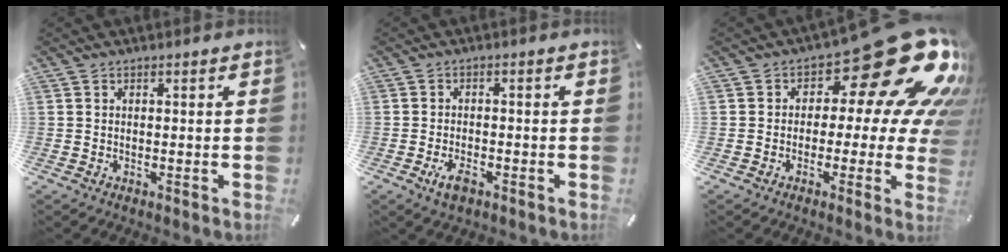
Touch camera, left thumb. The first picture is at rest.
{"total": 3.7, "force": [-2.0, 1.7, 2.5], "torque": [-0.059, 0.004, -0.040]}
{"total": 23.4, "force": [11.0, 10.2, 18.0], "torque": [-0.224, -0.077, 0.183]}